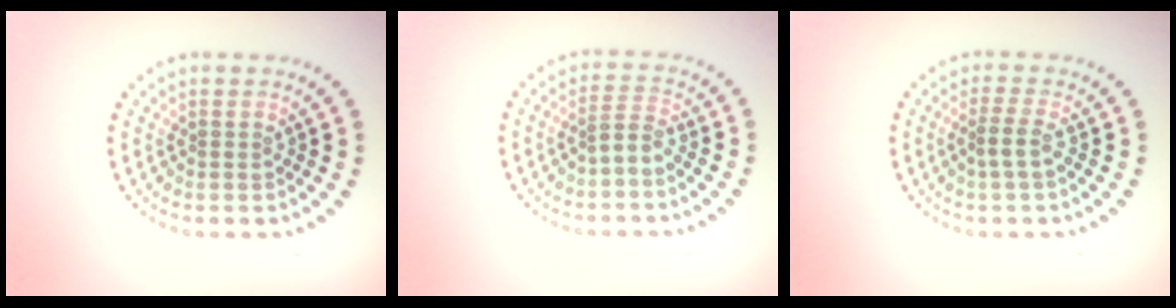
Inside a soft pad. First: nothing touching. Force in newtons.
{"total": 1.6, "press": 1.1, "slide": 1.2}
{"total": 1.6, "press": 1.3, "slide": 1.0}